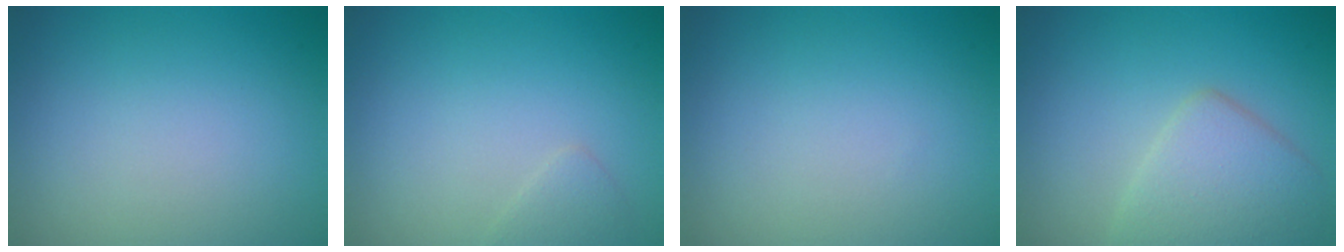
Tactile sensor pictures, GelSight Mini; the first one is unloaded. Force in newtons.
{"total": 1.1, "press": 1.1, "slide": 0.0}
{"total": 0.0}
{"total": 4.3, "press": 4.3, "slide": 0.1}